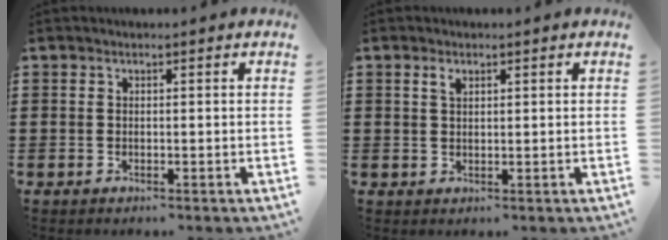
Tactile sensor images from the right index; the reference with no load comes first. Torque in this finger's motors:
{"motor_torque": [0.14, -0.13, 0.12, 0.05]}